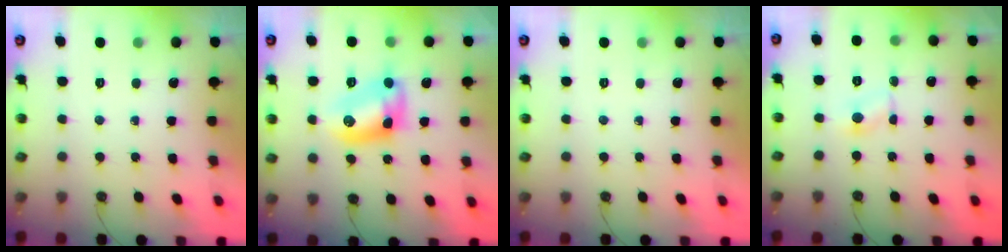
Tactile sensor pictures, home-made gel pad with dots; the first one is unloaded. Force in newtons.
{"total": 10.6, "press": 10.1, "slide": 3.2}
{"total": 0.0}
{"total": 2.3, "press": 2.3, "slide": 0.2}